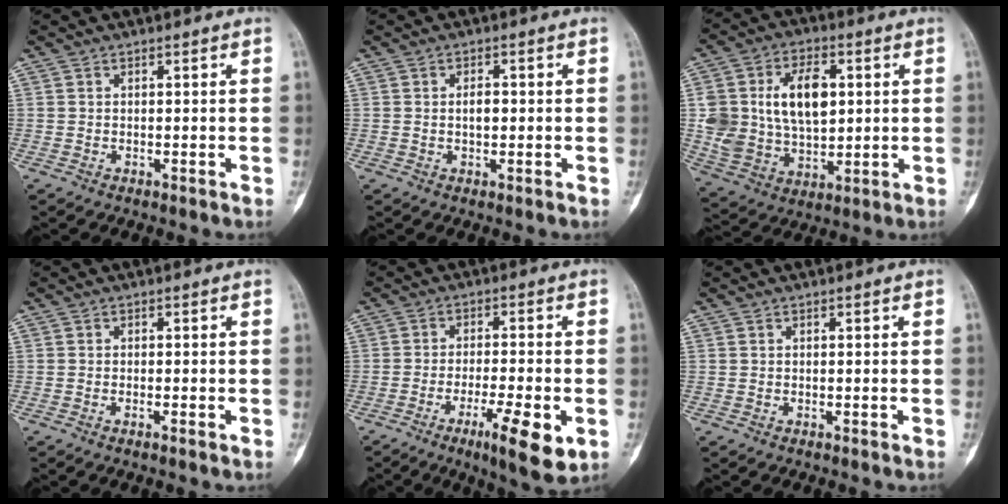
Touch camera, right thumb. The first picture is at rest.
{"total": 2.3, "force": [0.0, 1.2, 1.9], "torque": [-0.027, 0.003, 0.000]}
{"total": 16.4, "force": [3.2, 10.6, 12.1], "torque": [-0.190, -0.001, 0.067]}
{"total": 1.0, "force": [-0.5, 0.1, 0.9], "torque": [-0.016, 0.000, -0.009]}
{"total": 10.6, "force": [-4.2, 2.1, 9.5], "torque": [-0.151, 0.000, -0.065]}
{"total": 0.0}